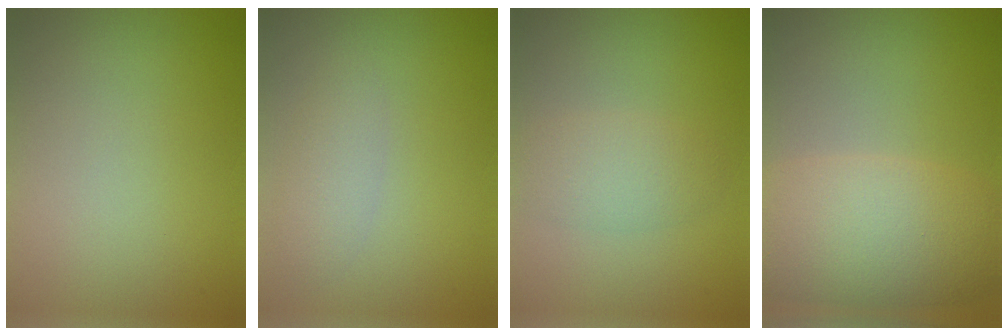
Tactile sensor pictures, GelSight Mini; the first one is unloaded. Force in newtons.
{"total": 2.0, "press": 2.0, "slide": 0.1}
{"total": 2.8, "press": 2.8, "slide": 0.1}
{"total": 8.3, "press": 8.3, "slide": 0.4}